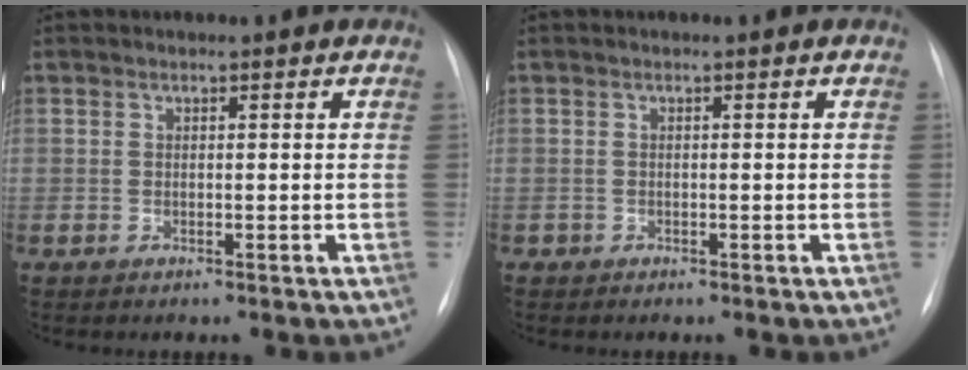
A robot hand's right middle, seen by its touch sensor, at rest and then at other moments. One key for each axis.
{"total": 0.0}